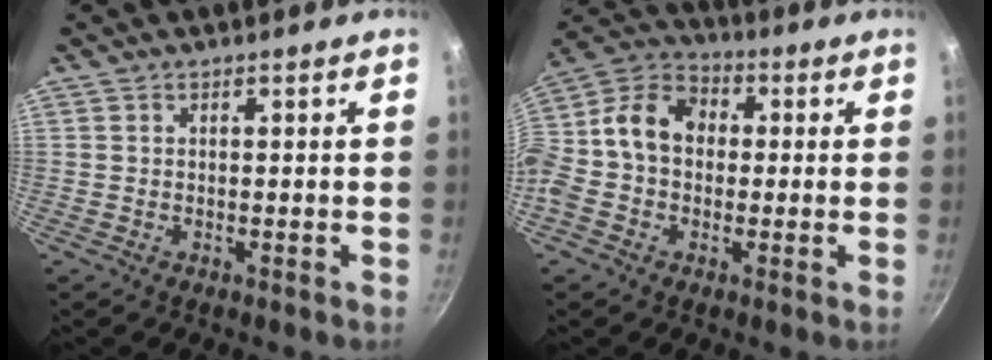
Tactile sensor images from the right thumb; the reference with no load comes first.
{"total": 14.1, "force": [0.1, 11.0, 8.9], "torque": [-0.139, 0.045, -0.025]}